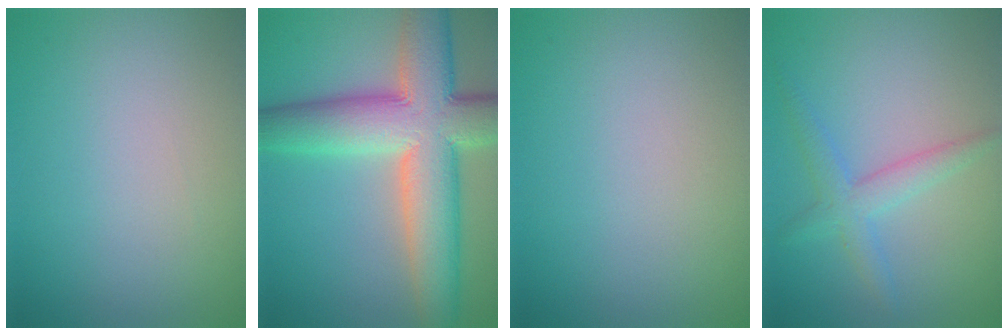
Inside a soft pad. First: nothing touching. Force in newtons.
{"total": 11.5, "press": 11.5, "slide": 0.4}
{"total": 0.0}
{"total": 2.6, "press": 2.6, "slide": 0.1}